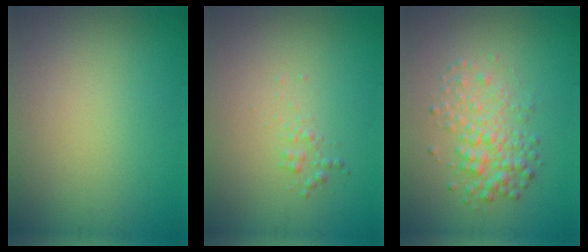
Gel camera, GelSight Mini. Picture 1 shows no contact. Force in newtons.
{"total": 0.7, "press": 0.7, "slide": 0.0}
{"total": 3.1, "press": 3.1, "slide": 0.0}